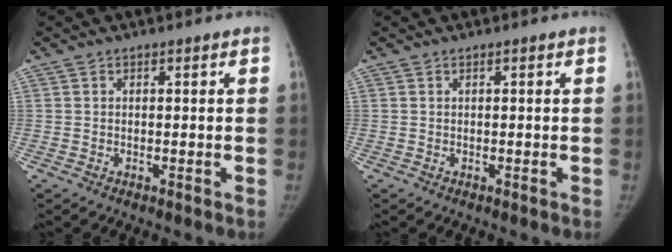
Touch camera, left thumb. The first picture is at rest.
{"total": 0.0}